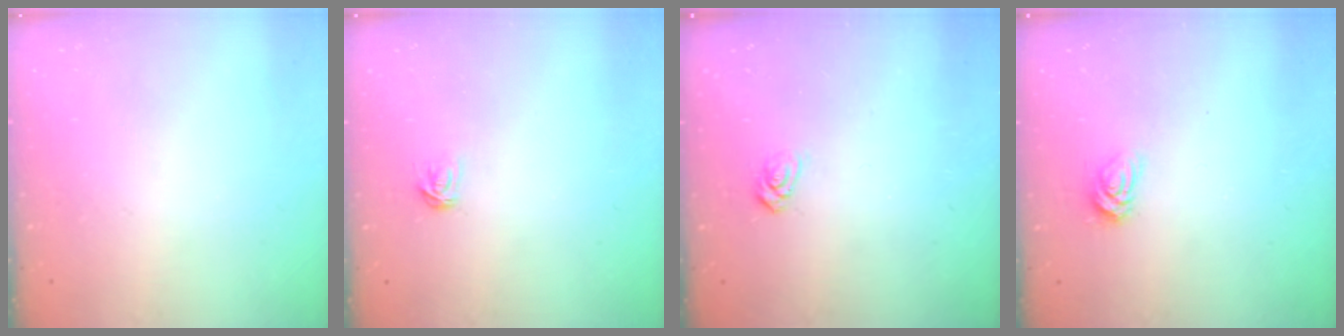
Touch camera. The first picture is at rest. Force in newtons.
{"total": 3.0, "press": 3.0, "slide": 0.2}
{"total": 5.5, "press": 5.5, "slide": 0.3}
{"total": 5.1, "press": 5.1, "slide": 0.7}